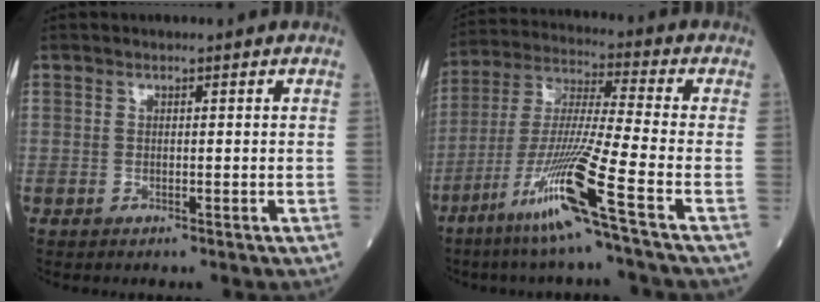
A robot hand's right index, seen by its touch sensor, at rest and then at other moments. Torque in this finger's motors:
{"motor_torque": [1.63, -0.50, 0.94, 0.21]}